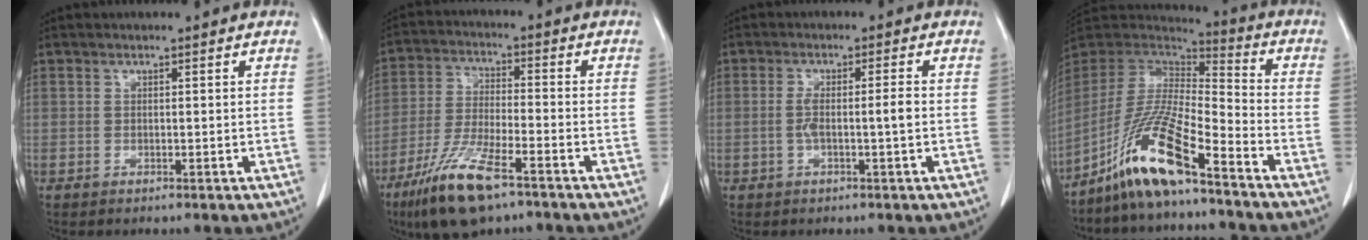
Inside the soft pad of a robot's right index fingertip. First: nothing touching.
{"total": 12.3, "force": [-7.9, 2.5, 9.1], "torque": [-0.186, -0.027, -0.141]}
{"total": 3.4, "force": [-0.7, 0.0, 3.3], "torque": [-0.065, 0.006, -0.009]}
{"total": 14.3, "force": [-9.7, 1.0, 10.4], "torque": [-0.211, -0.012, -0.184]}